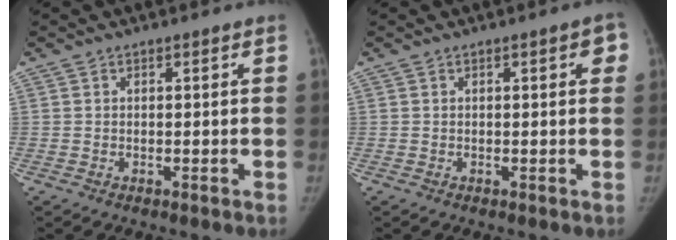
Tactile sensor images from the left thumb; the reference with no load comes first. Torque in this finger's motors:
{"motor_torque": [-0.16, -0.40, 0.21, 0.36, -0.04]}